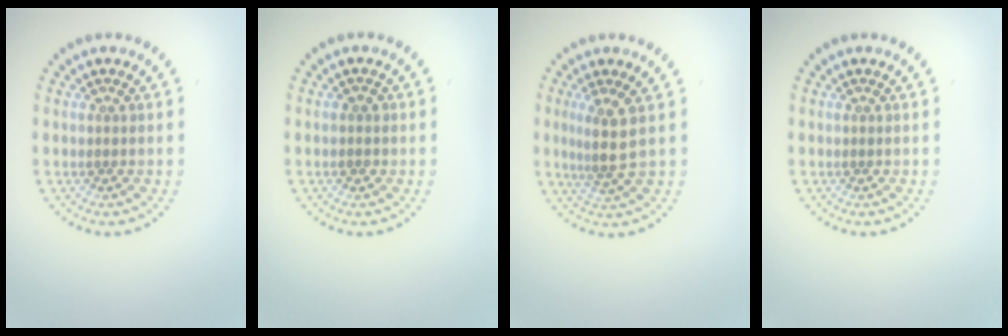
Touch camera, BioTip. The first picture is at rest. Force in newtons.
{"total": 0.9, "press": 0.8, "slide": 0.2}
{"total": 2.8, "press": 2.1, "slide": 1.8}
{"total": 0.0}